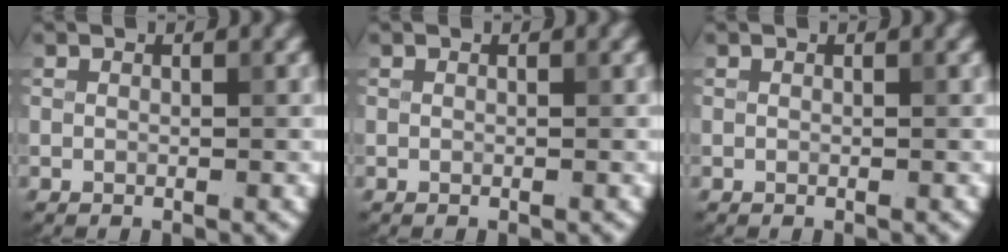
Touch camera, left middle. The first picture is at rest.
{"total": 0.0}
{"total": 0.0}